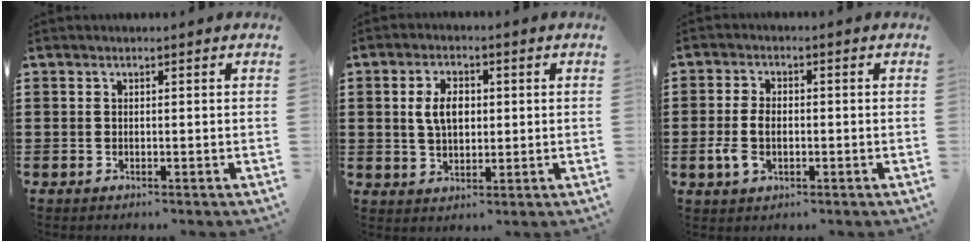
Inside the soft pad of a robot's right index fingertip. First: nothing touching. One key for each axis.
{"total": 5.2, "fx": 0.7, "fy": 3.1, "fz": 4.1, "tx": -0.086, "ty": 0.008, "tz": 0.006}
{"total": 4.5, "fx": -1.0, "fy": 2.8, "fz": 3.4, "tx": -0.083, "ty": -0.003, "tz": -0.022}